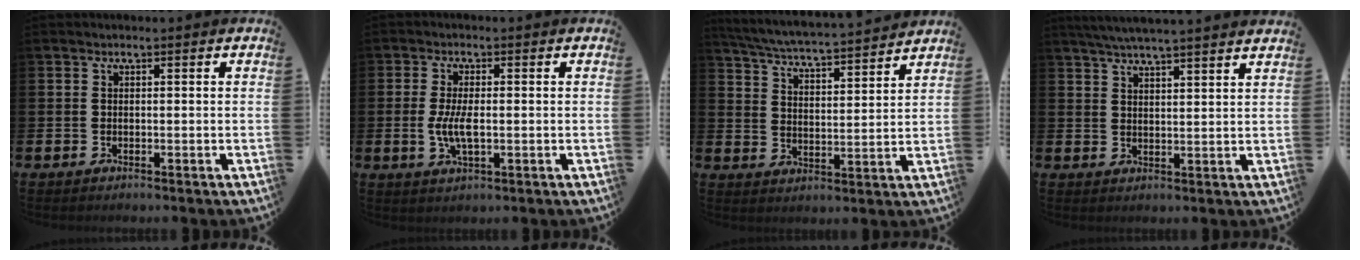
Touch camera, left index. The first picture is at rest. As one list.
[{"total": 4.3, "force": [-0.3, 1.6, 4.0], "torque": [-0.088, -0.001, -0.011]}, {"total": 5.4, "force": [5.2, -0.2, 1.2], "torque": [-0.045, -0.047, 0.086]}, {"total": 4.9, "force": [4.7, -0.6, 1.1], "torque": [-0.039, -0.017, 0.086]}]